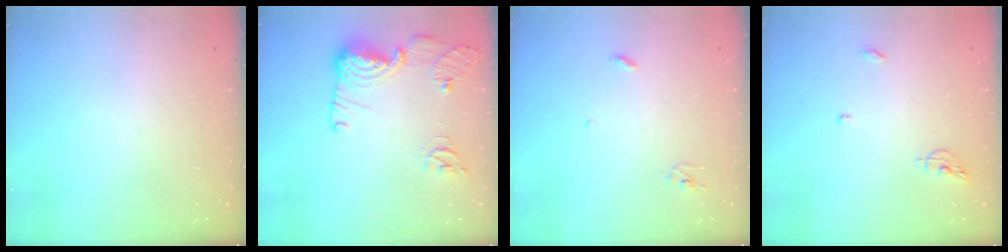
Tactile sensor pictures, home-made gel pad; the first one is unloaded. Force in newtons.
{"total": 15.2, "press": 14.9, "slide": 2.8}
{"total": 2.8, "press": 2.8, "slide": 0.2}
{"total": 5.9, "press": 5.9, "slide": 0.2}